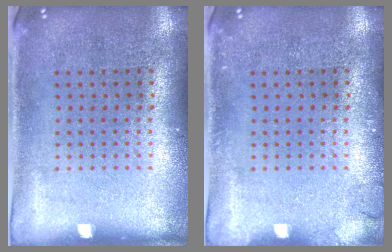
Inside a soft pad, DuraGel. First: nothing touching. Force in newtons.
{"total": 1.0, "press": 1.0, "slide": 0.1}